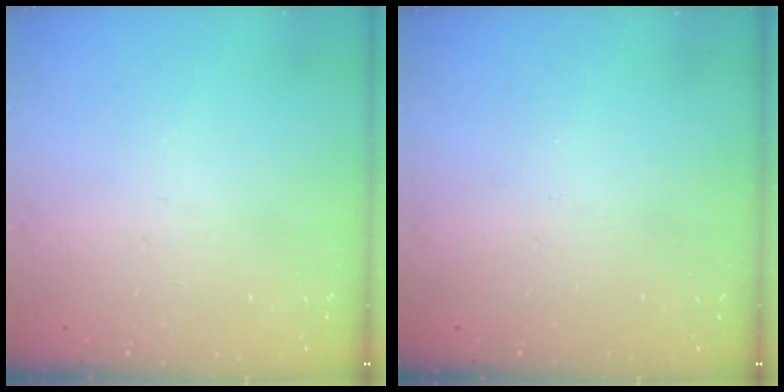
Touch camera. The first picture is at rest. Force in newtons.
{"total": 0.0}